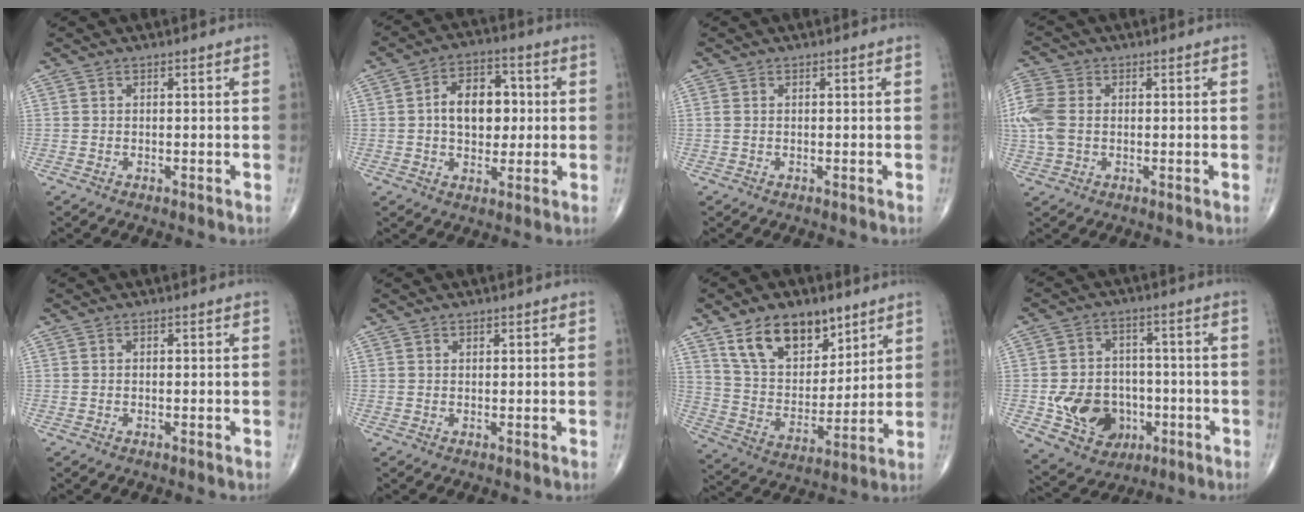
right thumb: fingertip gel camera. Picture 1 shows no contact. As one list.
[{"total": 10.9, "force": [0.7, 7.2, 8.1], "torque": [-0.097, 0.016, 0.008]}, {"total": 0.7, "force": [0.0, 0.5, 0.5], "torque": [-0.018, 0.004, 0.004]}, {"total": 8.3, "force": [0.1, 6.0, 5.8], "torque": [-0.157, 0.013, 0.000]}, {"total": 0.0}, {"total": 0.7, "force": [0.5, 0.5, 0.1], "torque": [0.006, -0.003, 0.005]}, {"total": 17.0, "force": [10.2, 9.7, 9.5], "torque": [-0.116, -0.047, 0.188]}, {"total": 0.5, "force": [0.0, 0.4, 0.2], "torque": [-0.004, 0.000, -0.001]}]